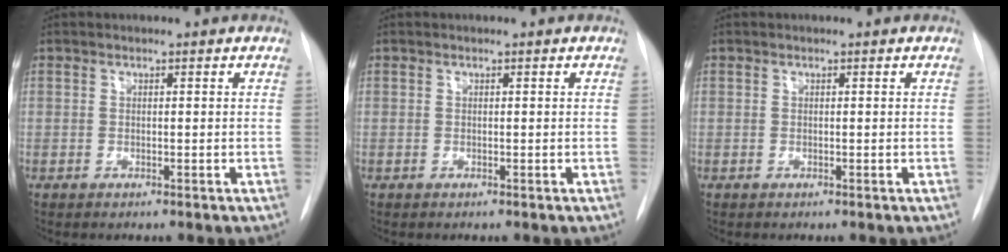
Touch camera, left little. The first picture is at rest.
{"total": 0.0}
{"total": 0.0}